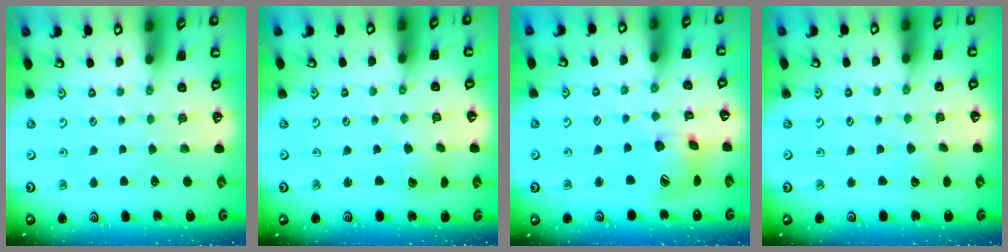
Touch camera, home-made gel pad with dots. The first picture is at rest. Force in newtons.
{"total": 2.2, "press": 2.2, "slide": 0.3}
{"total": 15.8, "press": 15.6, "slide": 2.2}
{"total": 2.4, "press": 2.3, "slide": 0.3}